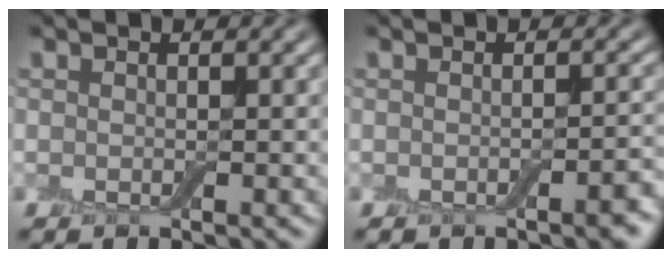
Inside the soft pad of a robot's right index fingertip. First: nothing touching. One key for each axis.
{"total": 1.9, "fx": -1.0, "fy": 0.5, "fz": 1.4, "tx": -0.019, "ty": 0.000, "tz": -0.013}